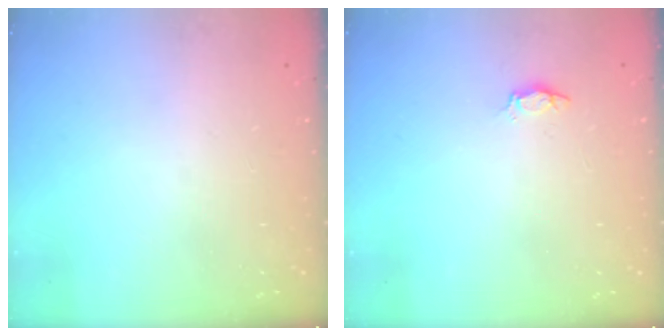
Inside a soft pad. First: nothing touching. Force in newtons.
{"total": 2.9, "press": 2.9, "slide": 0.4}